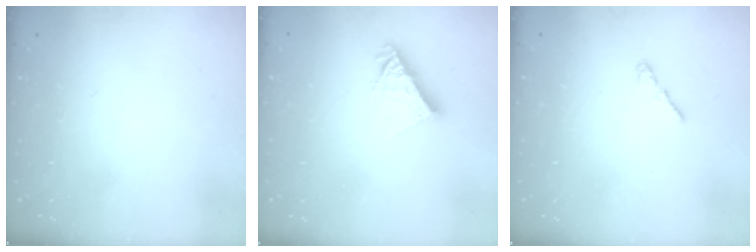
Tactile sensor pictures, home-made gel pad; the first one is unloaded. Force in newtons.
{"total": 8.4, "press": 8.4, "slide": 0.7}
{"total": 1.2, "press": 1.1, "slide": 0.5}